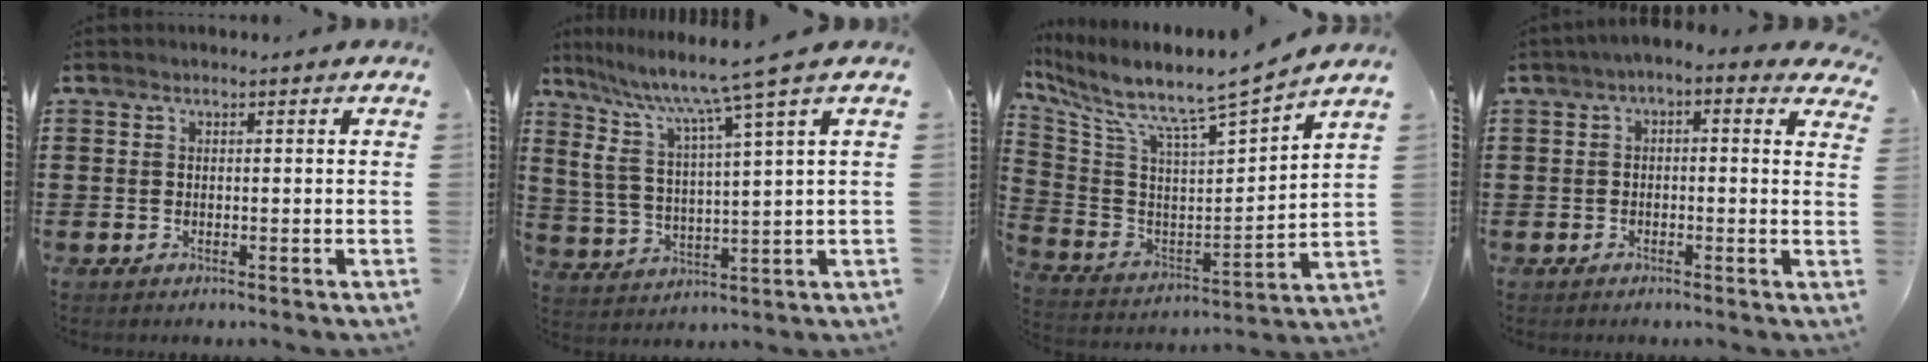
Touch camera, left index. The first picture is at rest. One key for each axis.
{"total": 9.0, "fx": 6.6, "fy": -0.4, "fz": 6.2, "tx": -0.147, "ty": -0.044, "tz": 0.103}
{"total": 7.6, "fx": 6.7, "fy": 0.4, "fz": 3.7, "tx": -0.107, "ty": -0.065, "tz": 0.101}
{"total": 1.4, "fx": -0.4, "fy": 0.5, "fz": 1.2, "tx": -0.025, "ty": 0.005, "tz": -0.013}